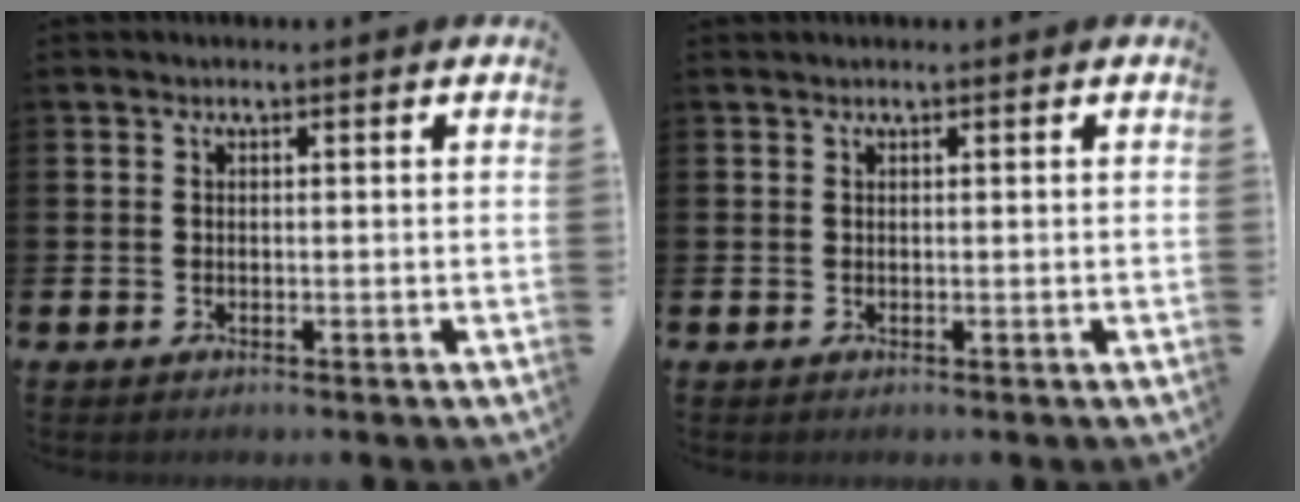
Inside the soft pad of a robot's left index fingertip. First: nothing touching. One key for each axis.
{"total": 0.0}